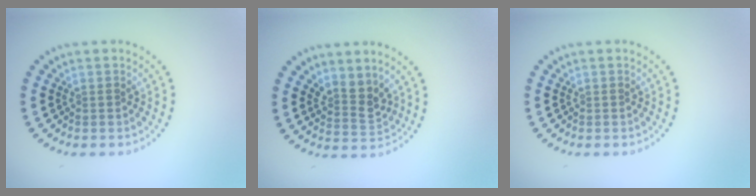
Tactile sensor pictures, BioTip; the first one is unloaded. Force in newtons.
{"total": 2.5, "press": 1.9, "slide": 1.6}
{"total": 0.0}